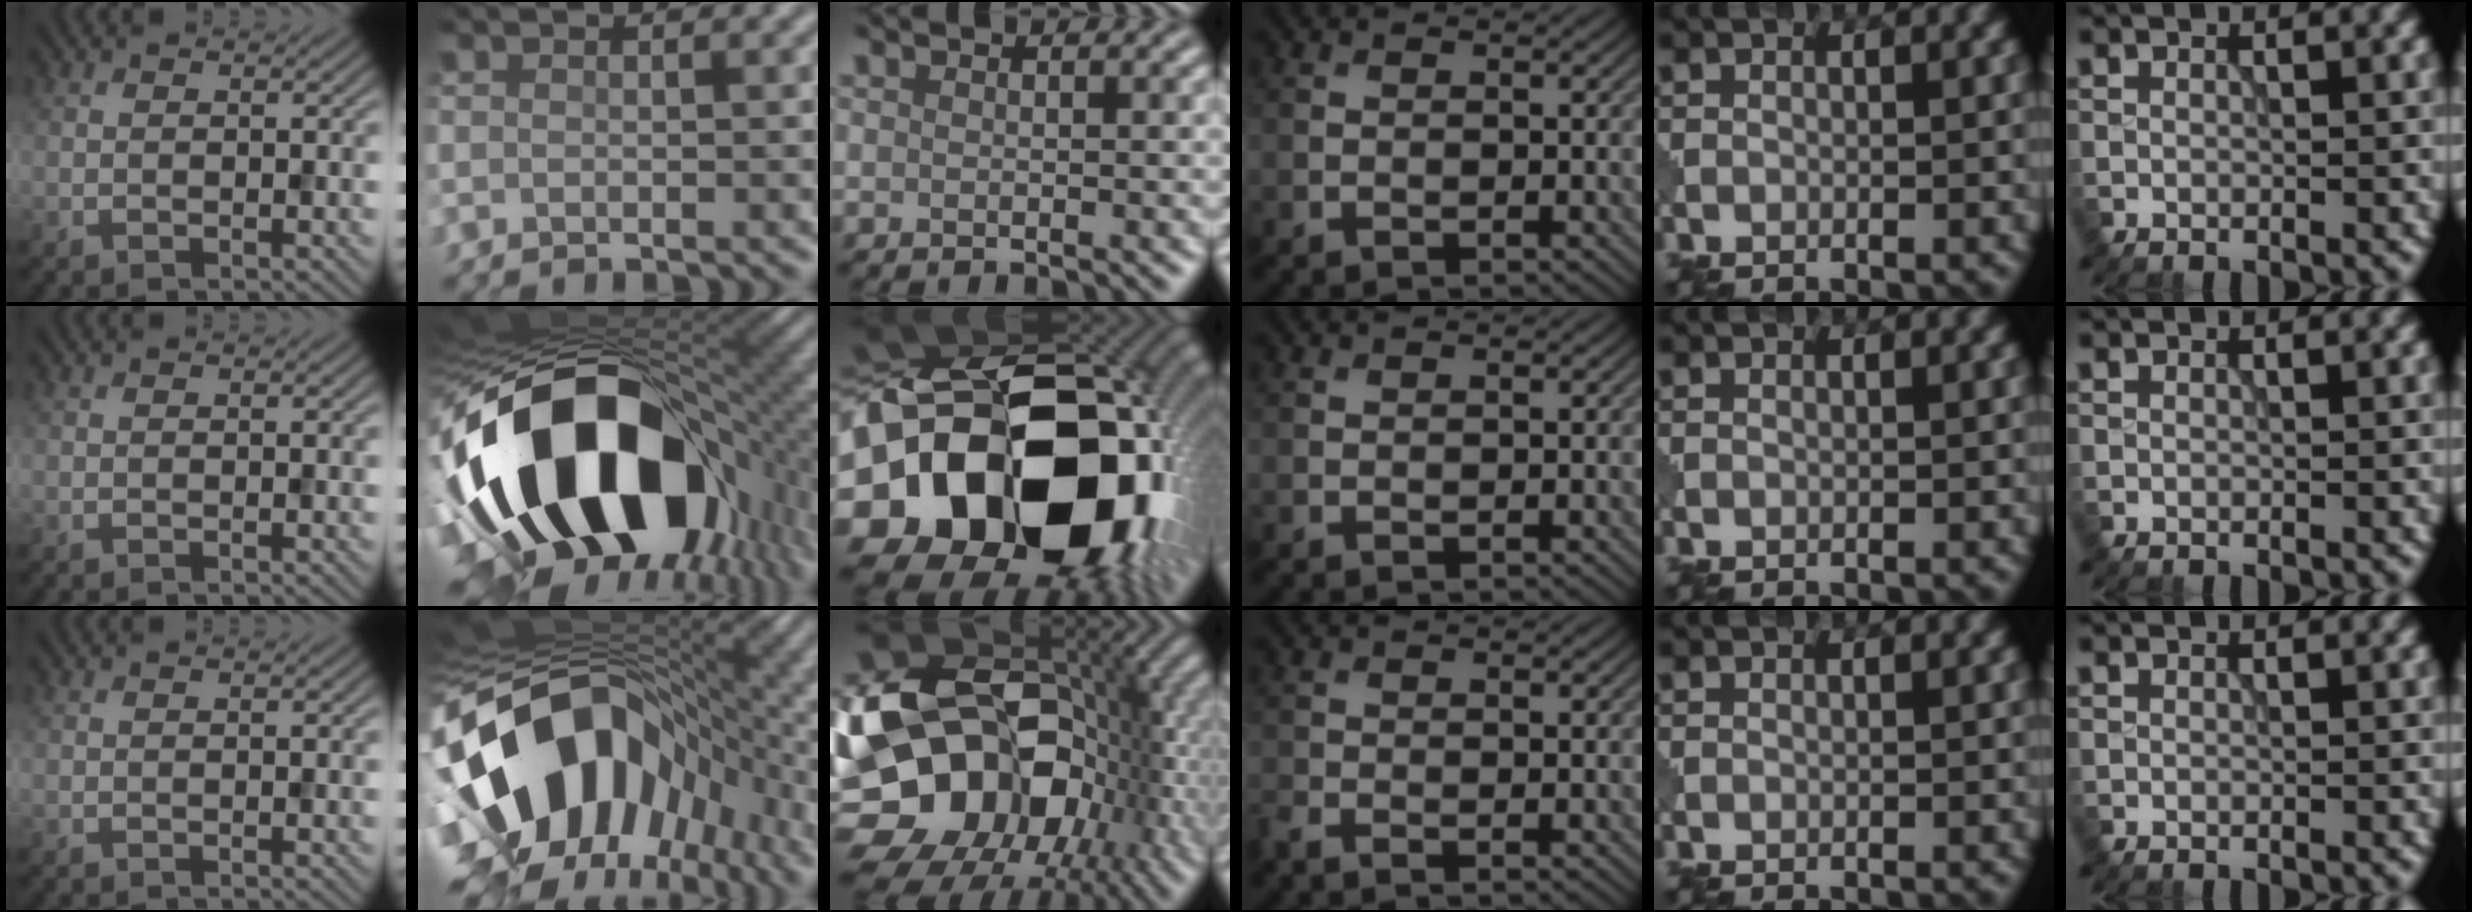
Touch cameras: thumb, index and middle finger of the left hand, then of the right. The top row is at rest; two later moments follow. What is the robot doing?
{"motion": "assemble", "object": "puzzle pieces"}